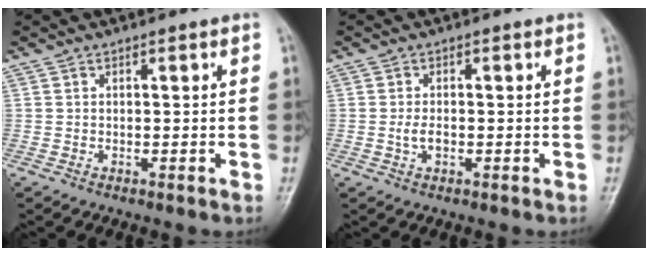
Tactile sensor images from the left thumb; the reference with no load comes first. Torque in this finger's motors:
{"motor_torque": [0.08, 0.07, 0.51, 0.09, 0.10]}